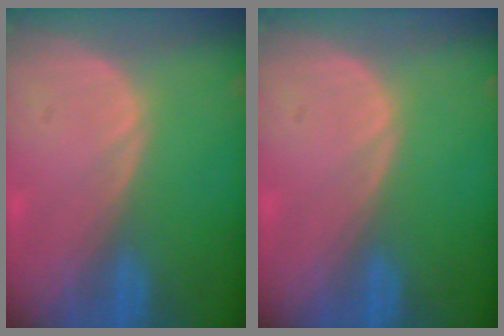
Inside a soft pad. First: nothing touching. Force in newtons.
{"total": 0.0}